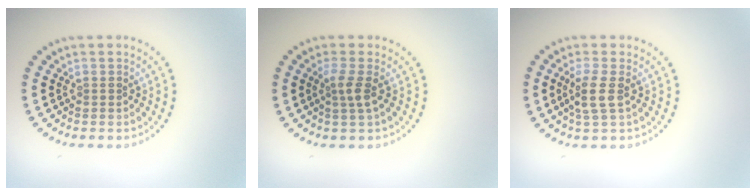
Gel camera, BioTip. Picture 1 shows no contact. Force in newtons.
{"total": 1.8, "press": 1.3, "slide": 1.1}
{"total": 2.3, "press": 2.0, "slide": 1.1}